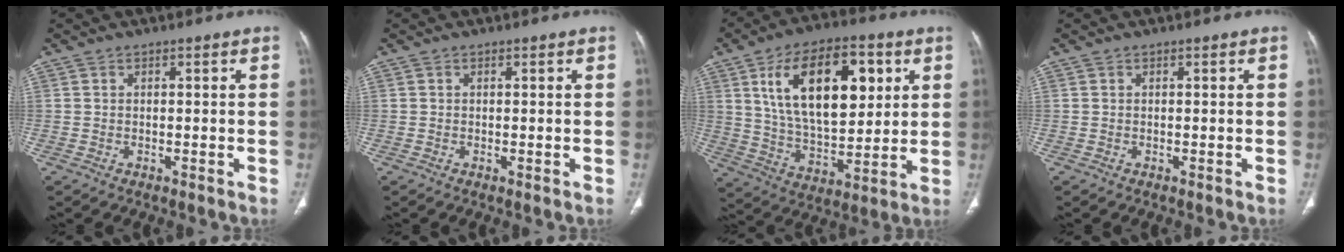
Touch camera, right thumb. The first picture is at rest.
{"total": 0.0}
{"total": 22.1, "force": [7.2, 11.5, 17.4], "torque": [-0.253, -0.020, 0.125]}
{"total": 0.0}